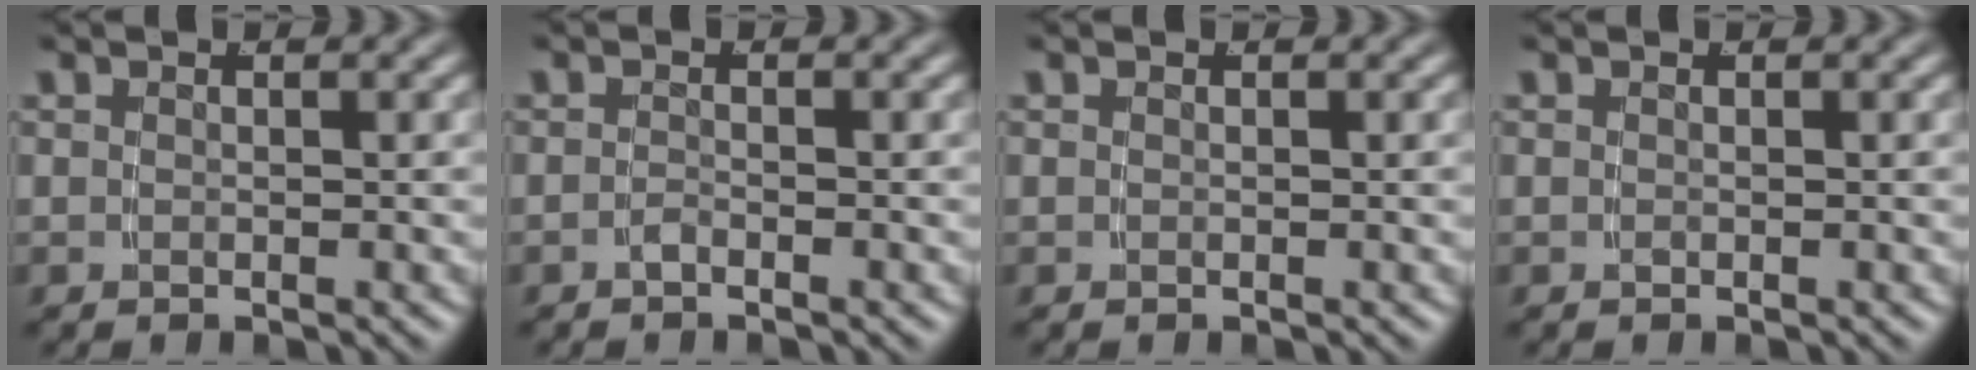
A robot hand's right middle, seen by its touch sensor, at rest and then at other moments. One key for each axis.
{"total": 1.0, "fx": -0.9, "fy": -0.4, "fz": 0.1, "tx": -0.002, "ty": -0.002, "tz": -0.016}
{"total": 0.0}
{"total": 0.0}